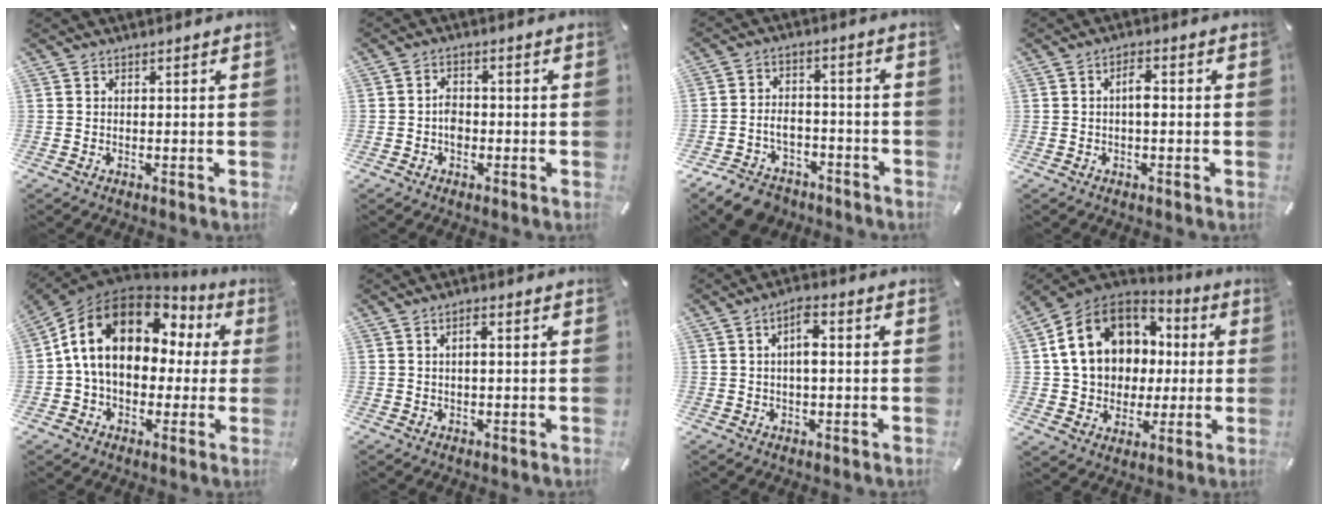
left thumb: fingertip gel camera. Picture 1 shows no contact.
{"total": 3.4, "force": [-0.9, 2.5, 2.1], "torque": [-0.038, 0.008, -0.017]}
{"total": 8.1, "force": [-5.8, 5.2, 2.5], "torque": [-0.040, 0.041, -0.104]}
{"total": 3.0, "force": [-0.1, 1.3, 2.7], "torque": [-0.045, 0.006, -0.007]}
{"total": 17.6, "force": [4.1, 12.7, 11.4], "torque": [-0.222, -0.009, 0.074]}
{"total": 1.9, "force": [0.3, 0.7, 1.8], "torque": [-0.034, 0.004, 0.004]}
{"total": 5.0, "force": [0.6, 2.2, 4.4], "torque": [-0.070, 0.006, 0.005]}
{"total": 16.1, "force": [3.0, 13.9, 7.6], "torque": [-0.152, -0.001, 0.065]}